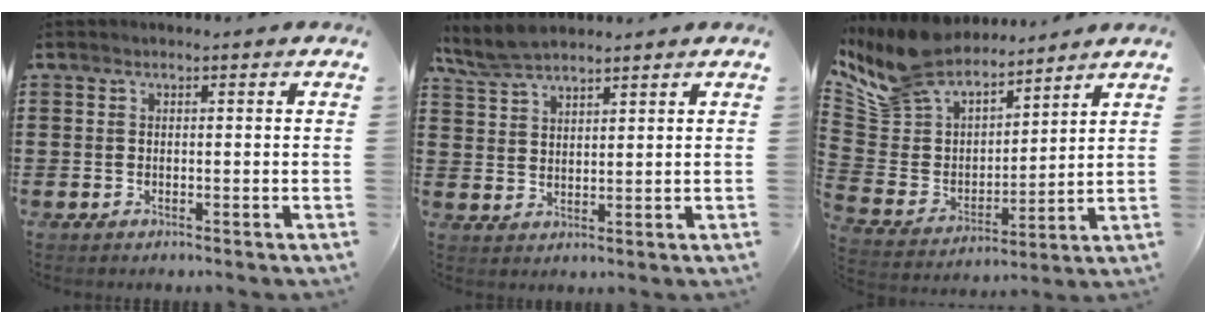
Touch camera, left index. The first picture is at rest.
{"total": 4.9, "force": [4.4, 1.1, 2.0], "torque": [-0.053, -0.003, 0.082]}
{"total": 10.4, "force": [9.6, 3.8, 1.3], "torque": [-0.084, -0.066, 0.178]}